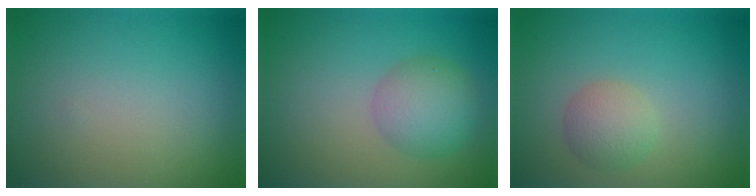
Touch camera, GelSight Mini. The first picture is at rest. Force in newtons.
{"total": 4.0, "press": 4.0, "slide": 0.1}
{"total": 2.7, "press": 2.7, "slide": 0.2}